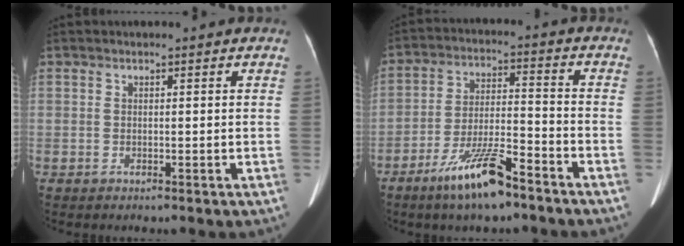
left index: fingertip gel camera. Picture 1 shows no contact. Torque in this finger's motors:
{"motor_torque": [1.17, 0.97, 0.40, 0.07]}